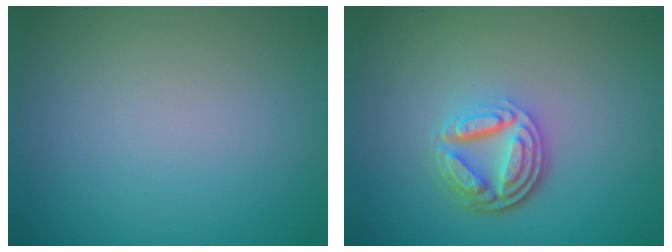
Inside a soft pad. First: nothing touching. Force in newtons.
{"total": 4.7, "press": 3.5, "slide": 3.2}